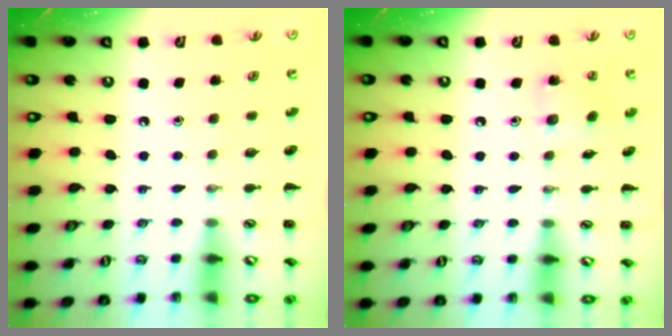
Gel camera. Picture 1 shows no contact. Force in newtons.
{"total": 6.2, "press": 6.0, "slide": 1.7}